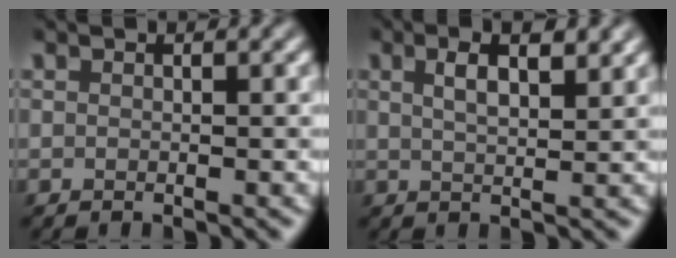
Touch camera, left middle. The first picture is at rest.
{"total": 3.7, "force": [1.8, 1.2, 3.0], "torque": [-0.048, 0.009, 0.028]}